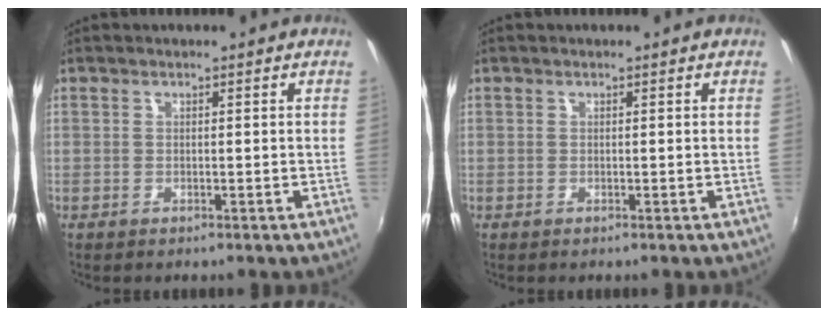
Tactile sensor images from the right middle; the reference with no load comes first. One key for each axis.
{"total": 0.0}